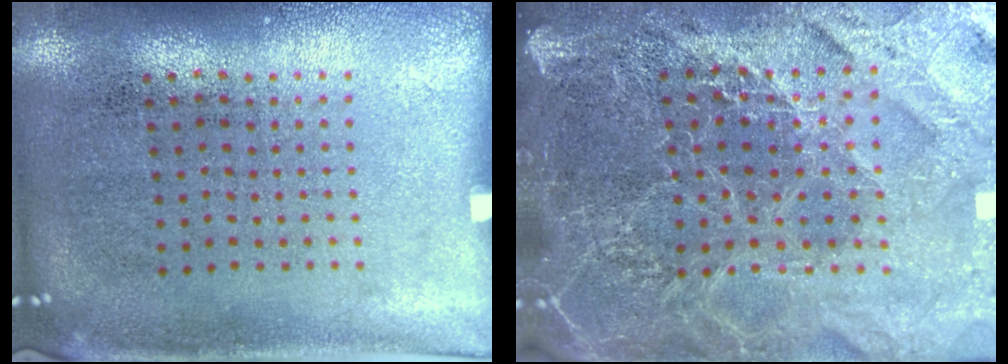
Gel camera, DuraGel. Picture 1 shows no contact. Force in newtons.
{"total": 5.3, "press": 4.8, "slide": 2.3}